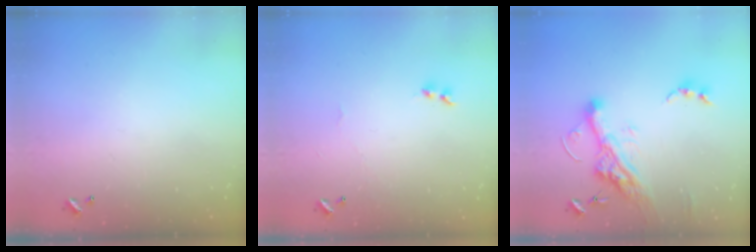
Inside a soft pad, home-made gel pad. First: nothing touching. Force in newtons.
{"total": 2.0, "press": 1.9, "slide": 0.6}
{"total": 12.9, "press": 12.8, "slide": 1.9}